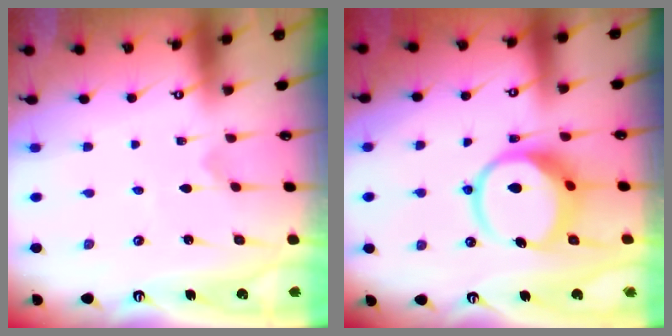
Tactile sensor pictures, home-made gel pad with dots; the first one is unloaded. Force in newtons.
{"total": 11.9, "press": 11.8, "slide": 1.5}